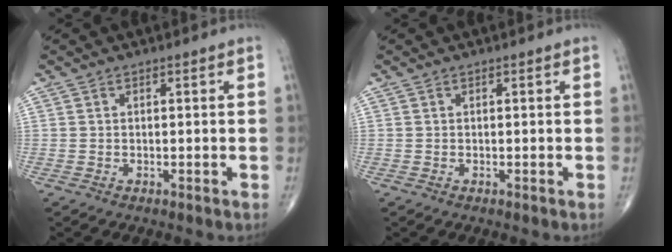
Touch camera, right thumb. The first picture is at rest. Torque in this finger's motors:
{"motor_torque": [-0.19, 0.19, 0.00, 0.00, 0.00]}